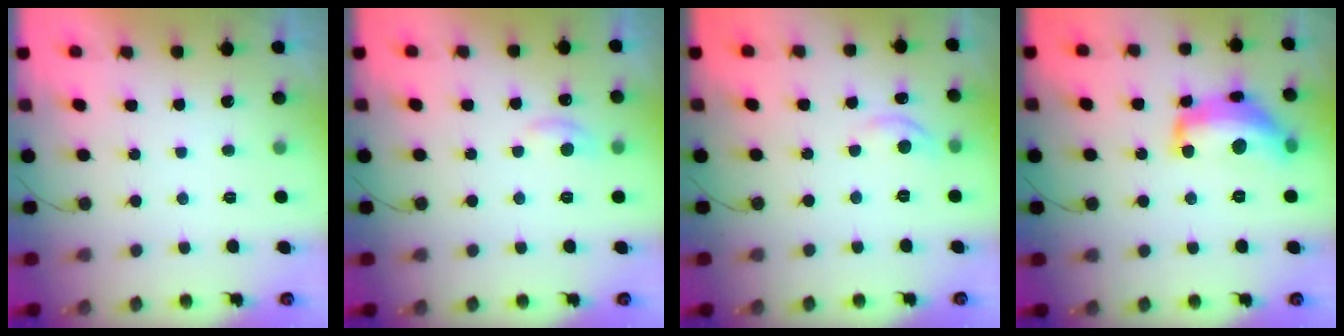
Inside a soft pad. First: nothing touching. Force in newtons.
{"total": 6.7, "press": 6.6, "slide": 0.8}
{"total": 4.6, "press": 4.6, "slide": 0.7}
{"total": 15.8, "press": 15.7, "slide": 1.0}